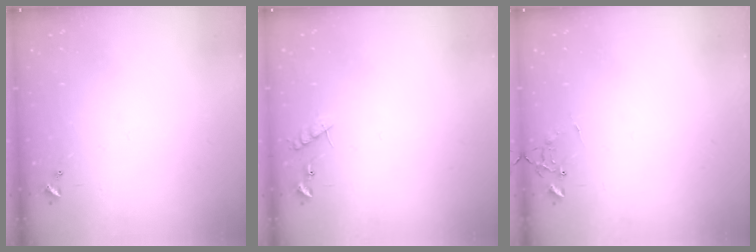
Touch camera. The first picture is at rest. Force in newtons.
{"total": 6.7, "press": 6.7, "slide": 0.4}
{"total": 6.4, "press": 6.4, "slide": 0.4}